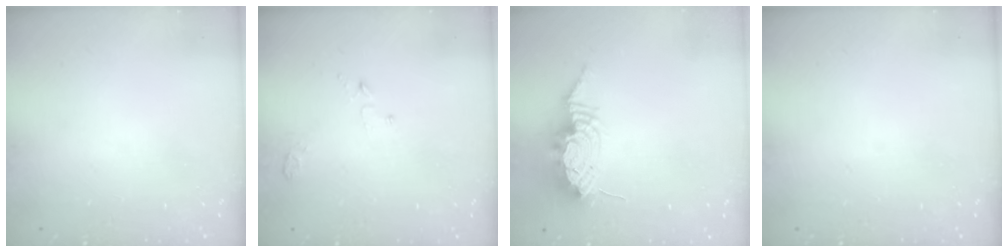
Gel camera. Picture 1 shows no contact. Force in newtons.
{"total": 3.8, "press": 3.8, "slide": 0.4}
{"total": 13.9, "press": 13.8, "slide": 1.2}
{"total": 0.0}